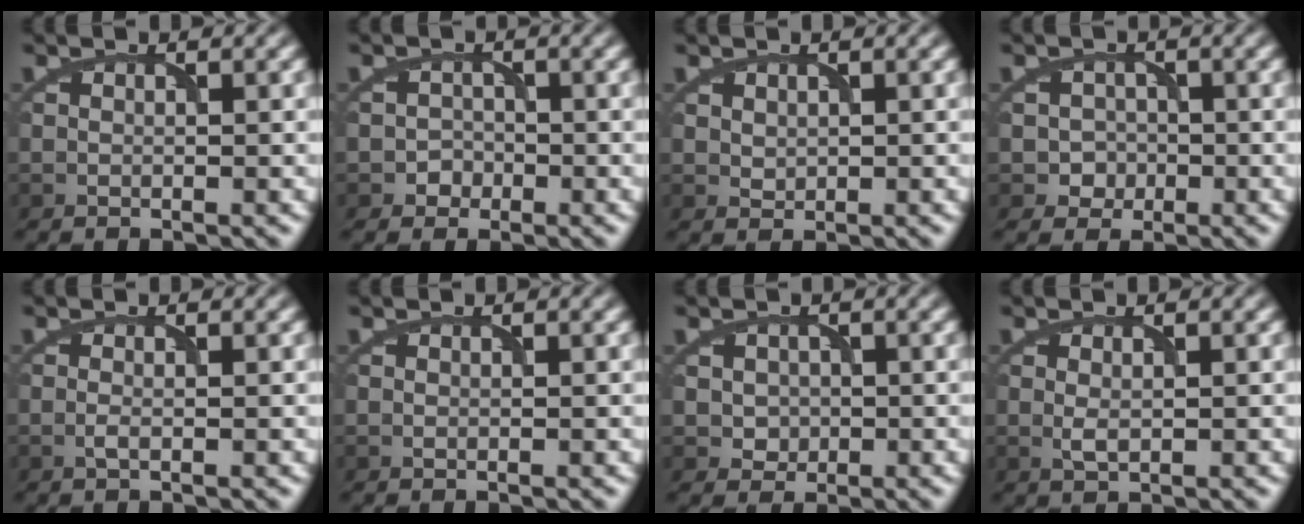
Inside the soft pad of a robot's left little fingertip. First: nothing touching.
{"total": 1.5, "force": [-0.7, 1.4, 0.1], "torque": [0.011, 0.008, -0.016]}
{"total": 0.9, "force": [0.5, 0.7, 0.3], "torque": [-0.009, -0.001, 0.016]}
{"total": 2.1, "force": [-0.7, 2.0, 0.3], "torque": [0.012, 0.005, -0.016]}
{"total": 0.7, "force": [-0.3, 0.1, 0.7], "torque": [-0.017, -0.001, -0.007]}
{"total": 0.0}
{"total": 2.0, "force": [0.1, 1.9, 0.7], "torque": [-0.009, 0.000, 0.006]}
{"total": 1.2, "force": [0.0, 0.7, 1.0], "torque": [-0.024, -0.002, 0.003]}